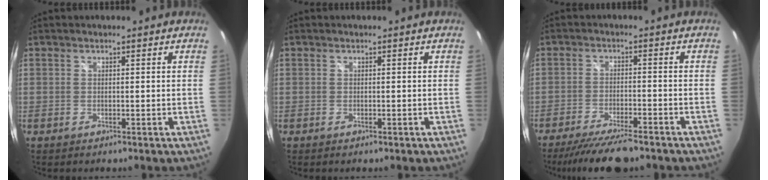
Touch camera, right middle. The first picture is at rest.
{"total": 0.0}
{"total": 11.4, "force": [-9.6, 1.9, 5.7], "torque": [-0.125, -0.024, -0.155]}